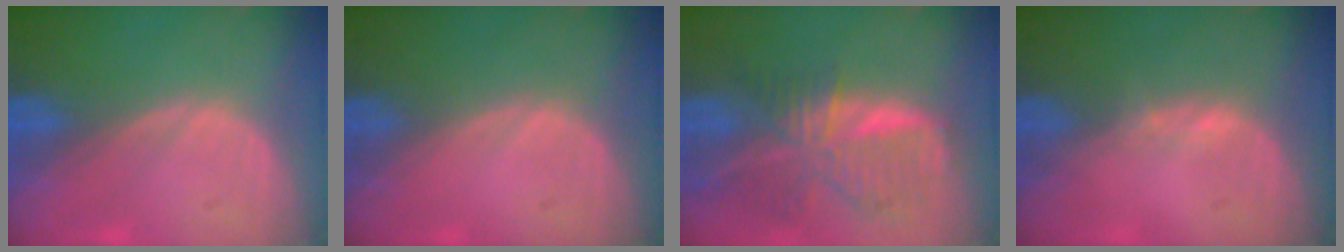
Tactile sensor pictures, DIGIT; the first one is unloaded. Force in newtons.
{"total": 0.0}
{"total": 9.1, "press": 7.9, "slide": 4.4}
{"total": 0.6, "press": 0.5, "slide": 0.4}